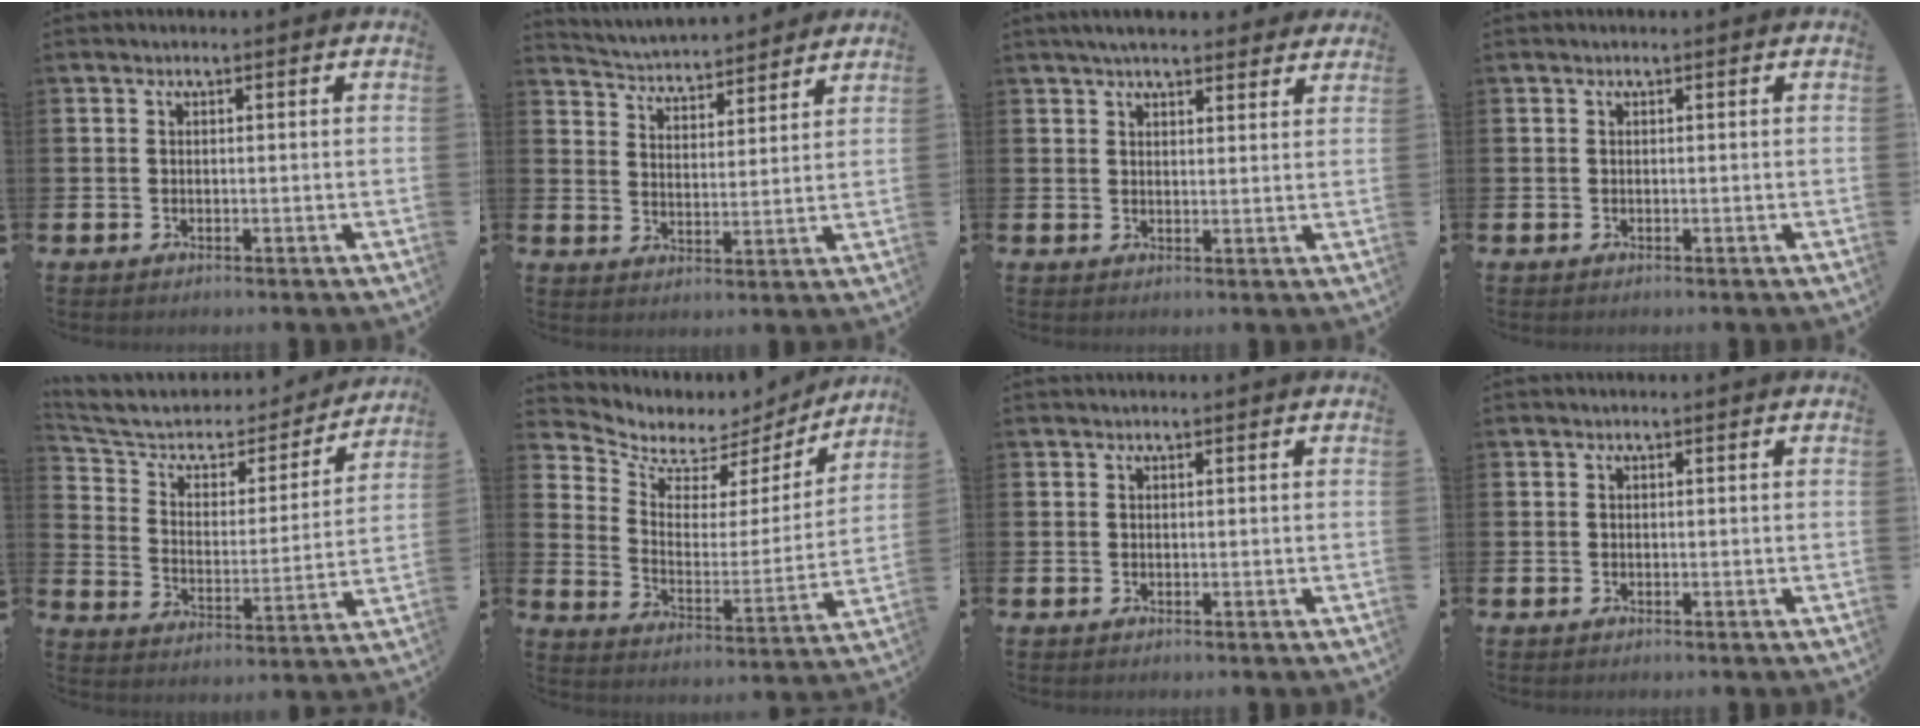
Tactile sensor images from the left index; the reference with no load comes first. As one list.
[{"total": 4.4, "force": [4.3, 0.7, -0.1], "torque": [-0.027, -0.035, 0.074]}, {"total": 4.3, "force": [4.0, 1.0, 1.2], "torque": [-0.032, -0.008, 0.073]}, {"total": 0.0}, {"total": 7.3, "force": [6.2, 3.3, 1.9], "torque": [-0.079, -0.041, 0.105]}, {"total": 5.7, "force": [4.8, 3.1, 0.8], "torque": [-0.061, -0.037, 0.078]}, {"total": 0.0}, {"total": 0.0}]